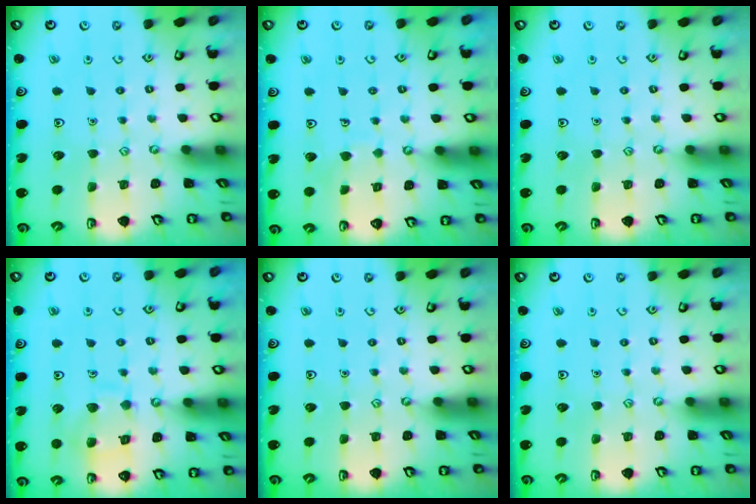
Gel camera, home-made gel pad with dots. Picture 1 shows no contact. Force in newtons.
{"total": 4.9, "press": 4.9, "slide": 0.2}
{"total": 0.0}
{"total": 9.7, "press": 9.7, "slide": 0.9}
{"total": 0.0}
{"total": 0.0}